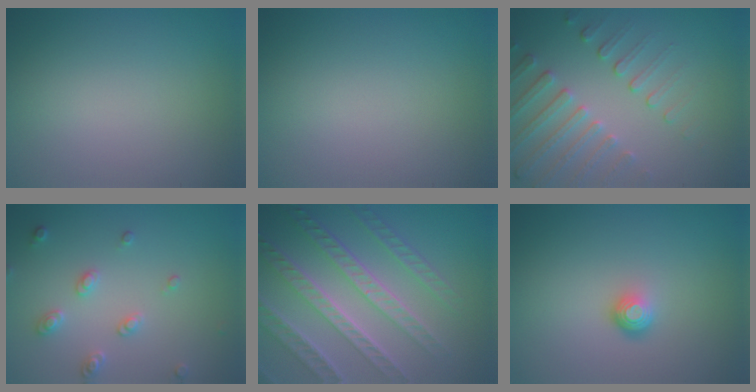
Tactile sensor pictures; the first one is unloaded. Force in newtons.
{"total": 0.0}
{"total": 4.7, "press": 3.7, "slide": 3.0}
{"total": 2.5, "press": 2.4, "slide": 0.7}
{"total": 7.9, "press": 5.6, "slide": 5.6}
{"total": 1.8, "press": 1.2, "slide": 1.3}